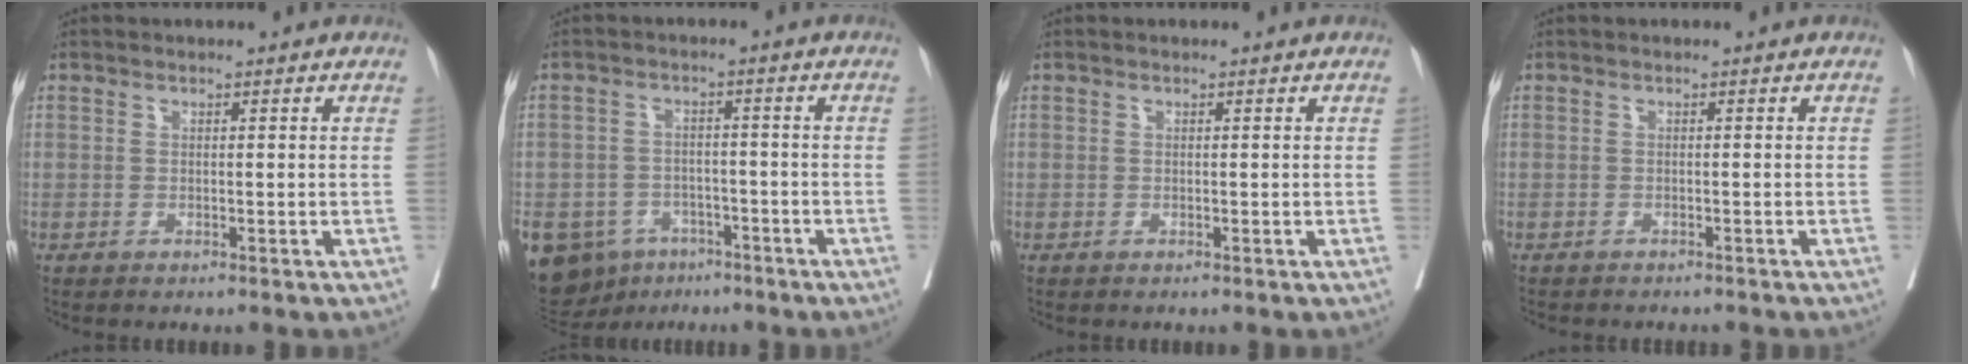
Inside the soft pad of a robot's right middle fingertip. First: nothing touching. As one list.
[{"total": 15.6, "force": [-8.6, 11.6, 6.0], "torque": [-0.157, 0.010, -0.114]}, {"total": 0.0}, {"total": 4.4, "force": [-3.9, 1.4, 1.4], "torque": [-0.016, -0.003, -0.049]}]